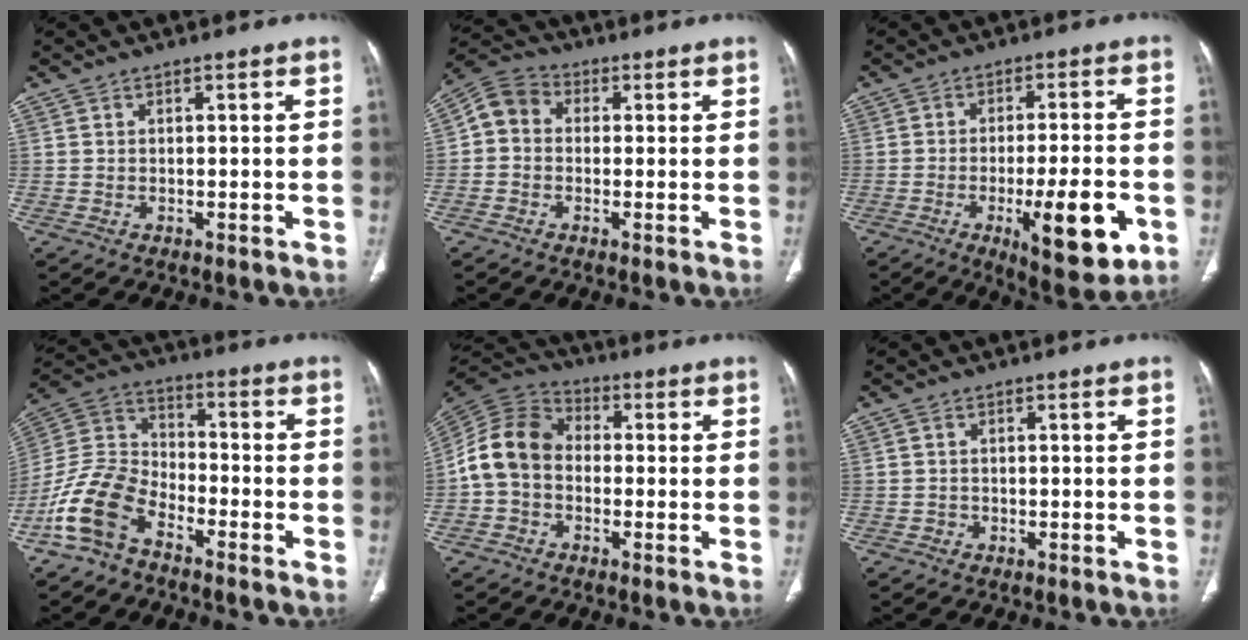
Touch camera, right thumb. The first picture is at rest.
{"total": 6.3, "force": [0.1, 5.4, 3.3], "torque": [-0.051, 0.022, -0.016]}
{"total": 14.4, "force": [-5.0, 4.1, 12.8], "torque": [-0.179, 0.006, -0.064]}
{"total": 11.2, "force": [-7.6, 5.8, 5.9], "torque": [-0.127, 0.059, -0.164]}
{"total": 10.4, "force": [-1.2, 8.2, 6.3], "torque": [-0.117, 0.032, -0.038]}
{"total": 0.9, "force": [-0.4, 0.8, 0.1], "torque": [0.003, 0.005, -0.011]}